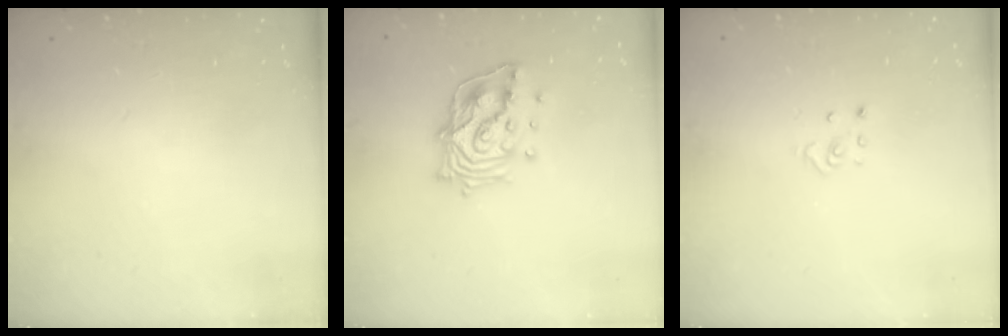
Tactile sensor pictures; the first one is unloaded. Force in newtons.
{"total": 15.2, "press": 15.1, "slide": 2.0}
{"total": 2.3, "press": 2.3, "slide": 0.2}